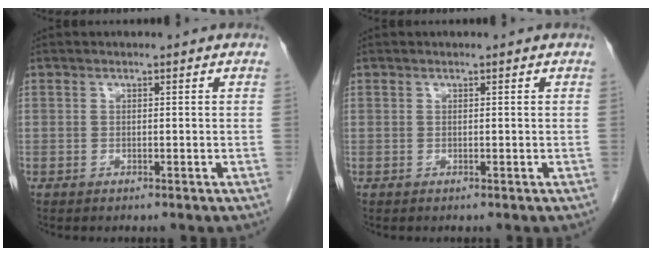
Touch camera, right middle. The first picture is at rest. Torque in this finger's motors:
{"motor_torque": [-0.12, -0.02, -0.01, -0.01]}